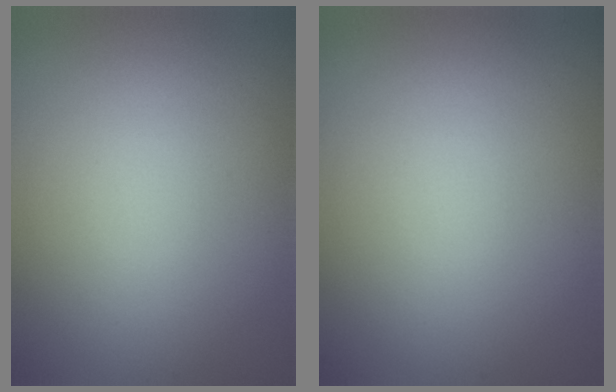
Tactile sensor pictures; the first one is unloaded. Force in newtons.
{"total": 0.0}